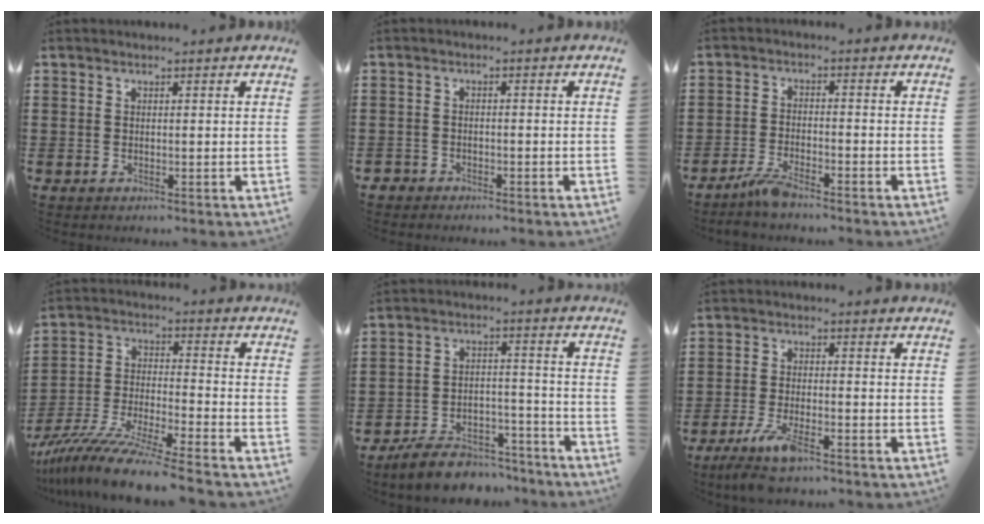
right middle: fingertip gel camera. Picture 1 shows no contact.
{"total": 1.6, "force": [-1.5, 0.4, -0.2], "torque": [-0.002, 0.002, -0.035]}
{"total": 3.7, "force": [-3.0, 0.5, 2.0], "torque": [-0.055, -0.003, -0.064]}
{"total": 10.6, "force": [-9.5, -0.4, 4.6], "torque": [-0.090, 0.002, -0.189]}
{"total": 7.1, "force": [-6.7, 1.9, 1.7], "torque": [-0.024, 0.023, -0.127]}
{"total": 6.2, "force": [-4.4, 1.2, 4.2], "torque": [-0.093, -0.014, -0.083]}